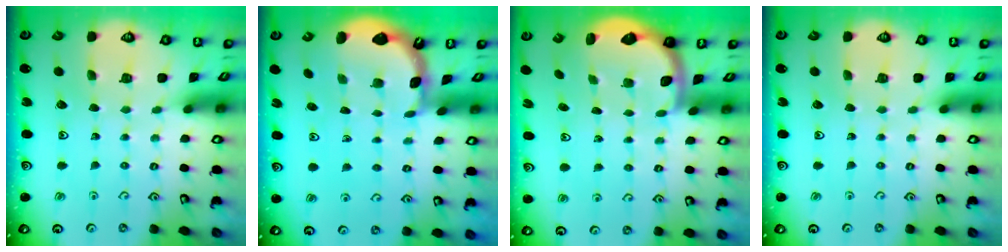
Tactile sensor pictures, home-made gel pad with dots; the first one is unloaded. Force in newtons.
{"total": 1.3, "press": 1.3, "slide": 0.1}
{"total": 2.1, "press": 1.9, "slide": 0.8}
{"total": 0.0}